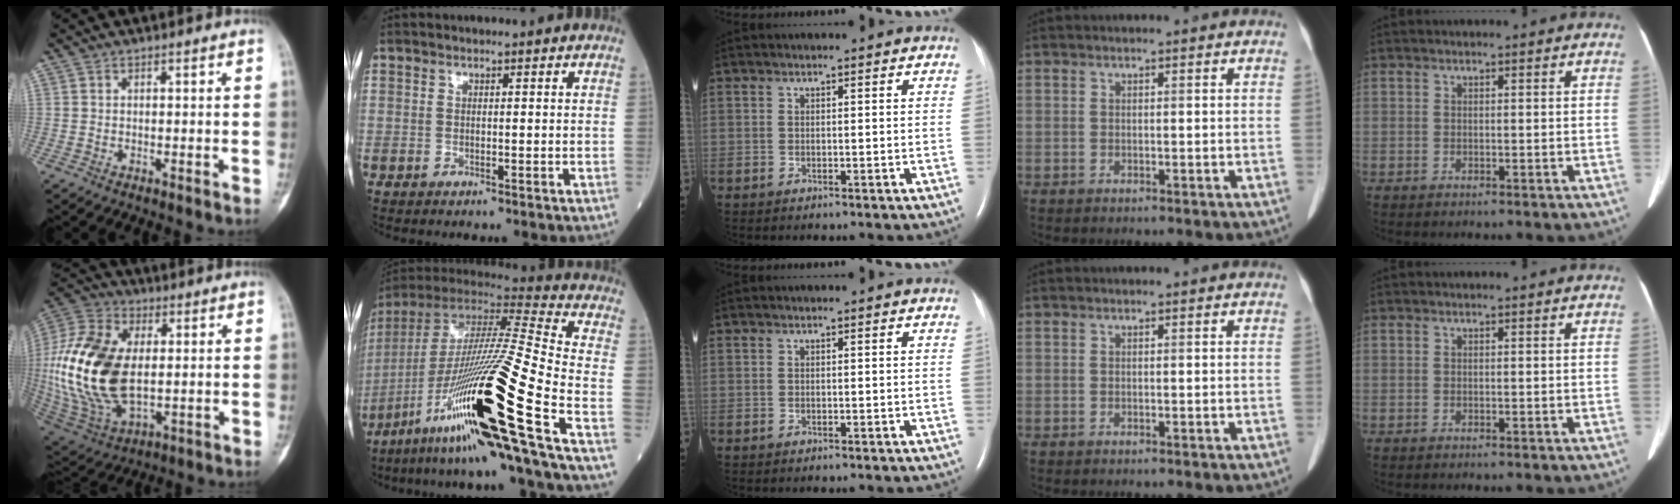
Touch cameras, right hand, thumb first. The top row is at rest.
{"thumb": {"total": 23.2, "force": [0.7, 13.4, 19.0], "torque": [-0.402, -0.007, 0.020]}, "index": {"total": 28.9, "force": [-12.6, -0.8, 26.0], "torque": [-0.473, -0.051, -0.234]}}